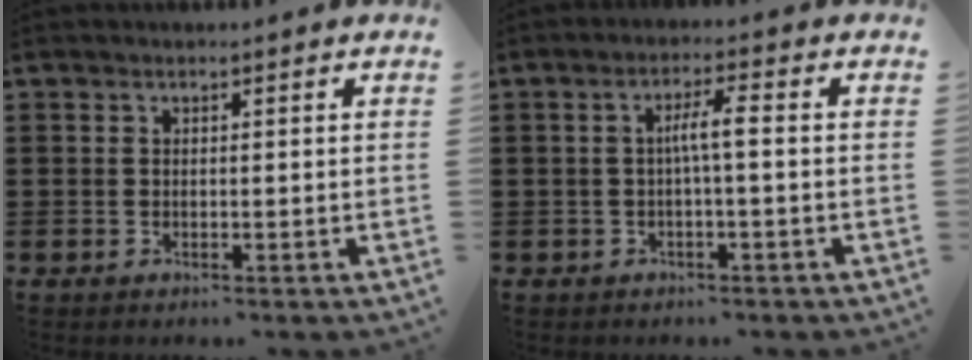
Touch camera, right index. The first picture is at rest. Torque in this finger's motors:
{"motor_torque": [0.74, -0.41, 0.41, 0.13]}